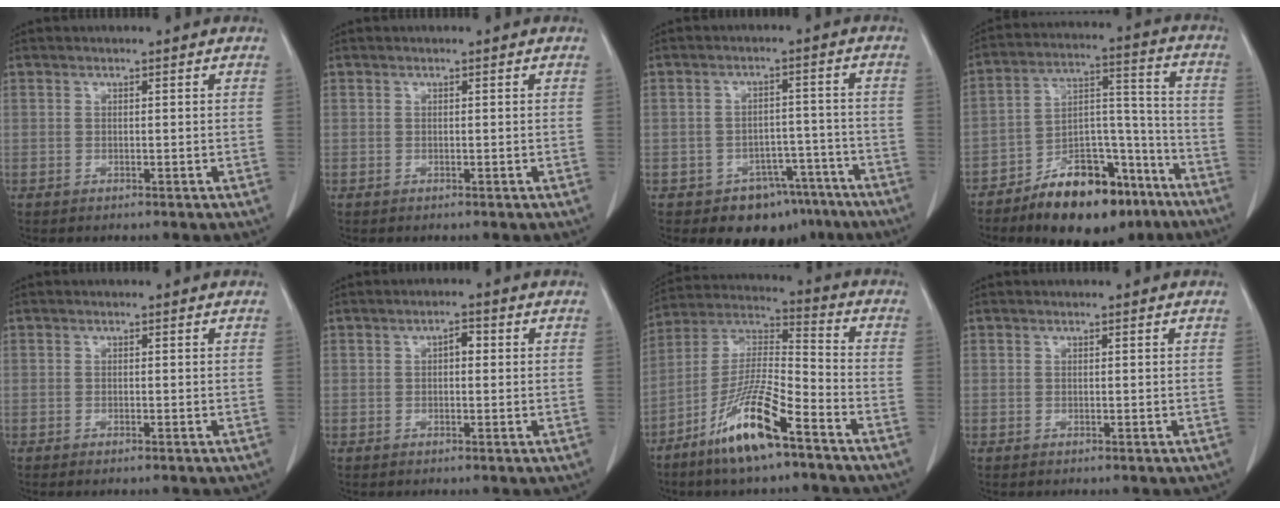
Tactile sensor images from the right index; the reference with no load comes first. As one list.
[{"total": 0.0}, {"total": 8.0, "force": [-5.6, 5.4, 1.9], "torque": [0.001, 0.030, -0.070]}, {"total": 17.0, "force": [-11.9, 7.1, 9.8], "torque": [-0.144, 0.040, -0.188]}, {"total": 0.7, "force": [-0.5, 0.0, 0.4], "torque": [-0.012, -0.002, -0.008]}, {"total": 1.8, "force": [0.2, 0.9, 1.6], "torque": [-0.021, 0.008, 0.001]}, {"total": 14.7, "force": [-8.8, 1.9, 11.6], "torque": [-0.235, -0.019, -0.167]}, {"total": 0.0}]